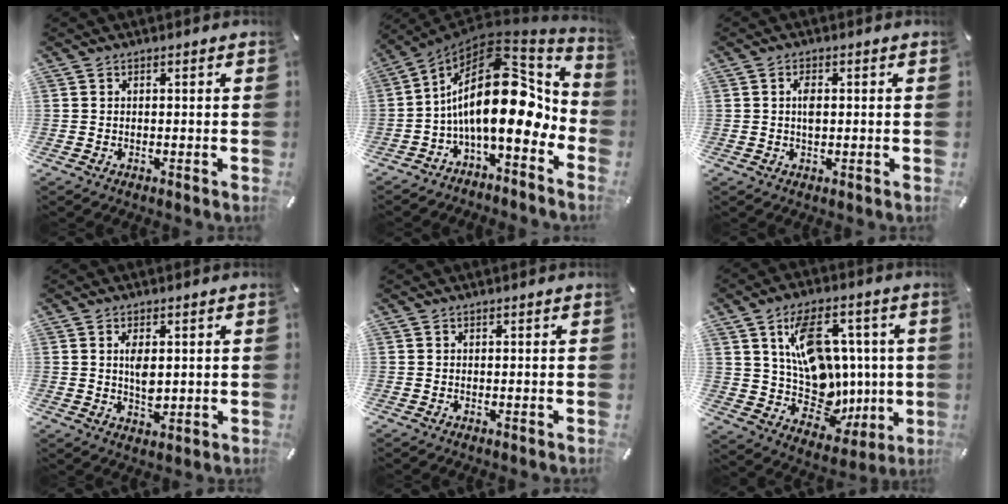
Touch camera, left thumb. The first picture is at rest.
{"total": 23.1, "force": [0.2, 11.7, 19.9], "torque": [-0.344, -0.025, 0.003]}
{"total": 2.8, "force": [0.3, 1.4, 2.4], "torque": [-0.049, 0.004, 0.003]}
{"total": 4.9, "force": [0.7, 2.7, 4.0], "torque": [-0.074, -0.002, 0.006]}
{"total": 0.0}
{"total": 17.8, "force": [4.9, 12.8, 11.3], "torque": [-0.196, -0.026, 0.102]}